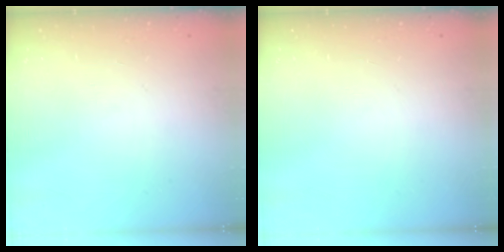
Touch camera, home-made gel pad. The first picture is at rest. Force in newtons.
{"total": 0.0}